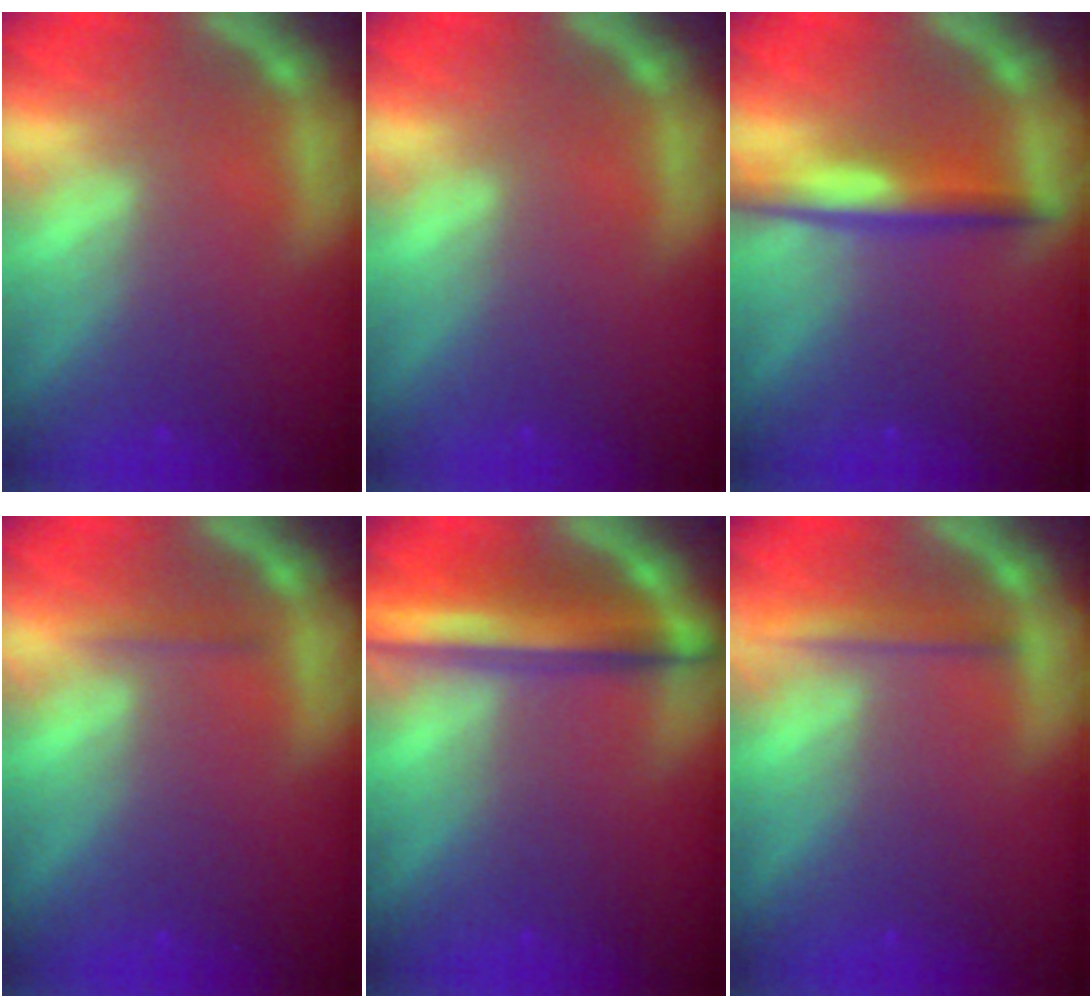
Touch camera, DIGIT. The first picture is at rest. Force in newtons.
{"total": 0.0}
{"total": 4.0}
{"total": 0.9}
{"total": 6.0}
{"total": 2.0}